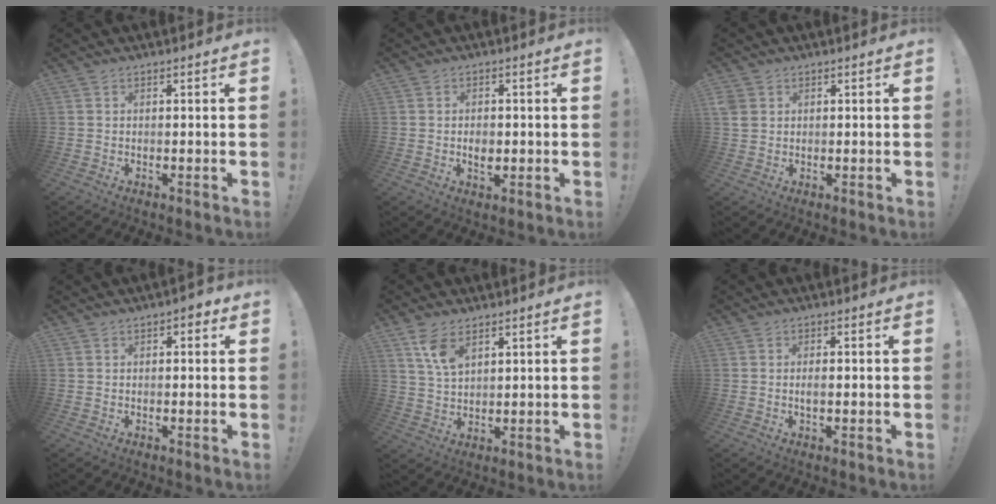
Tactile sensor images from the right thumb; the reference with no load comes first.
{"total": 3.2, "force": [-0.6, 2.1, 2.4], "torque": [-0.019, -0.003, -0.014]}
{"total": 3.3, "force": [1.4, 2.7, 1.4], "torque": [-0.035, 0.000, 0.027]}
{"total": 1.7, "force": [0.3, 1.1, 1.3], "torque": [-0.014, 0.003, 0.002]}
{"total": 7.3, "force": [4.4, 3.6, 4.5], "torque": [-0.075, -0.021, 0.082]}
{"total": 1.8, "force": [-0.3, 0.8, 1.6], "torque": [-0.026, 0.001, -0.007]}